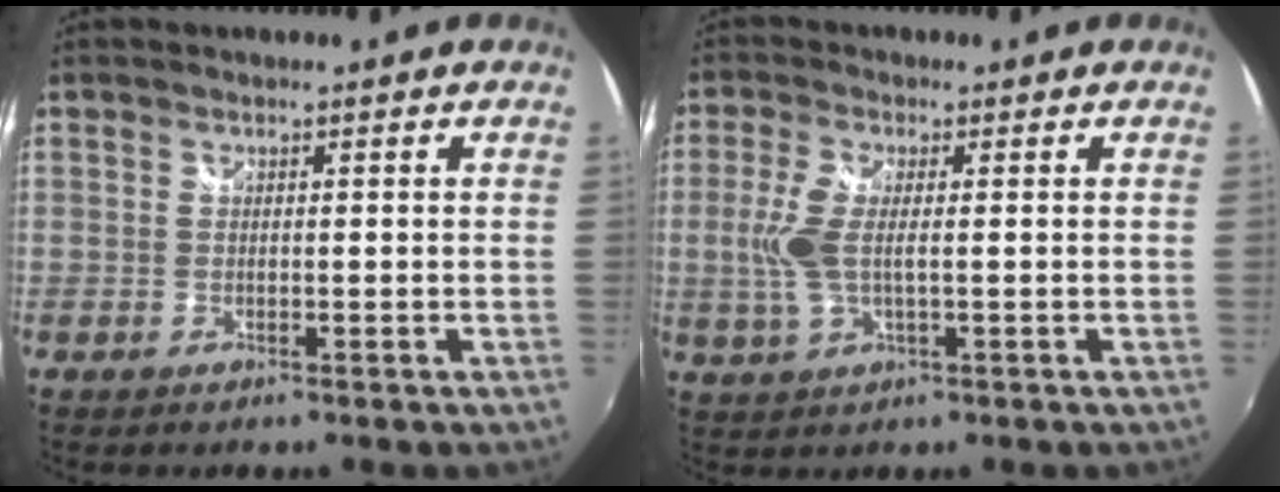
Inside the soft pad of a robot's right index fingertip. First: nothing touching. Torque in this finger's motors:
{"motor_torque": [0.85, 0.25, 0.41, 0.12]}